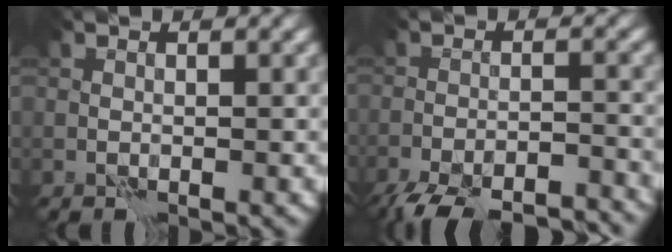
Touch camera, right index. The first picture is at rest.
{"total": 11.2, "force": [-10.4, 2.5, 3.6], "torque": [-0.054, -0.022, -0.150]}